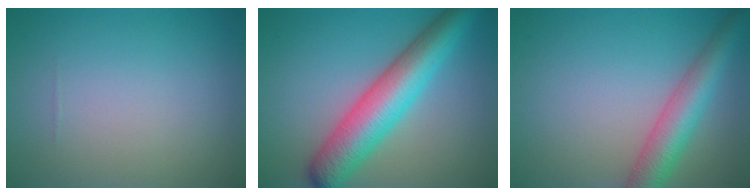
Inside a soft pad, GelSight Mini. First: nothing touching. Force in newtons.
{"total": 7.9, "press": 7.9, "slide": 0.1}
{"total": 5.1, "press": 5.1, "slide": 0.2}